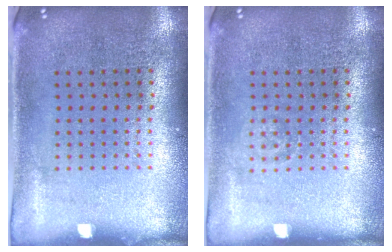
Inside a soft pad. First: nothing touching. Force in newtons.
{"total": 0.8, "press": 0.7, "slide": 0.1}